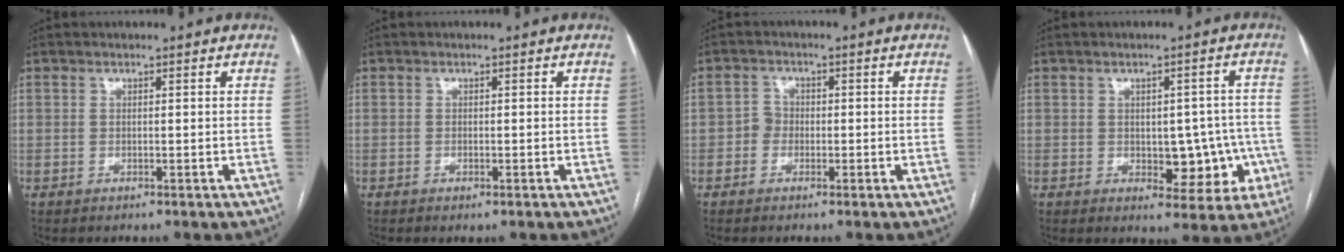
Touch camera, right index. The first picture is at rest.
{"total": 0.7, "force": [-0.5, 0.1, 0.5], "torque": [-0.012, -0.003, -0.005]}
{"total": 2.0, "force": [-0.6, 1.9, 0.5], "torque": [0.000, 0.010, -0.015]}
{"total": 8.1, "force": [-1.6, 4.6, 6.4], "torque": [-0.057, 0.020, -0.008]}